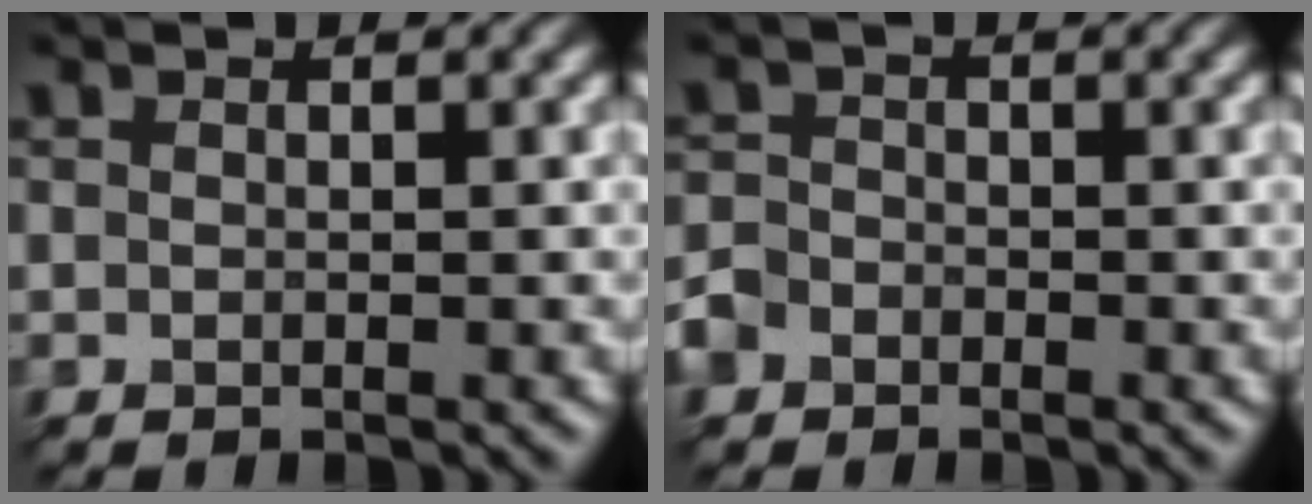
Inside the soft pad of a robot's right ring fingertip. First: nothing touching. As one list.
[{"total": 1.9, "force": [-1.7, 0.3, -0.7], "torque": [-0.014, 0.005, -0.024]}]